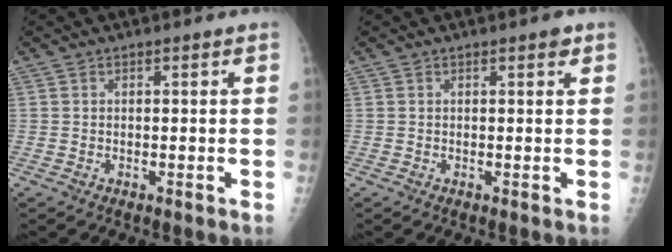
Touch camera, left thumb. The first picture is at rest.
{"total": 1.2, "force": [0.7, 0.5, 0.8], "torque": [-0.006, -0.001, 0.006]}